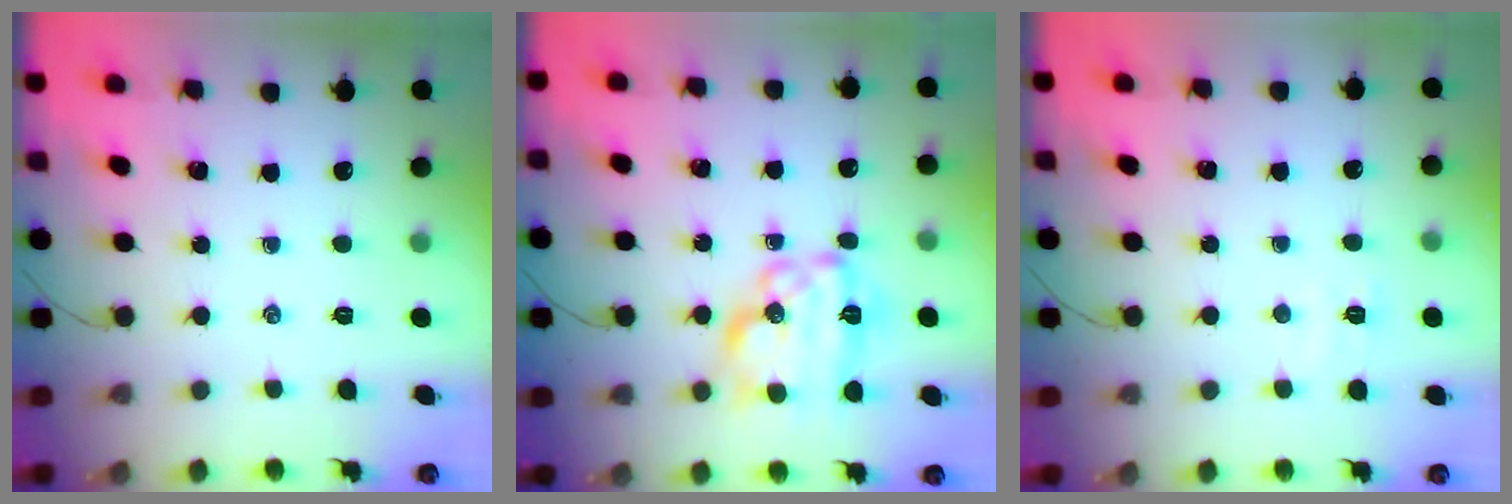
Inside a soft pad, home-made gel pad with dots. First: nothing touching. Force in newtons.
{"total": 17.1, "press": 17.1, "slide": 1.1}
{"total": 3.8, "press": 3.6, "slide": 1.0}